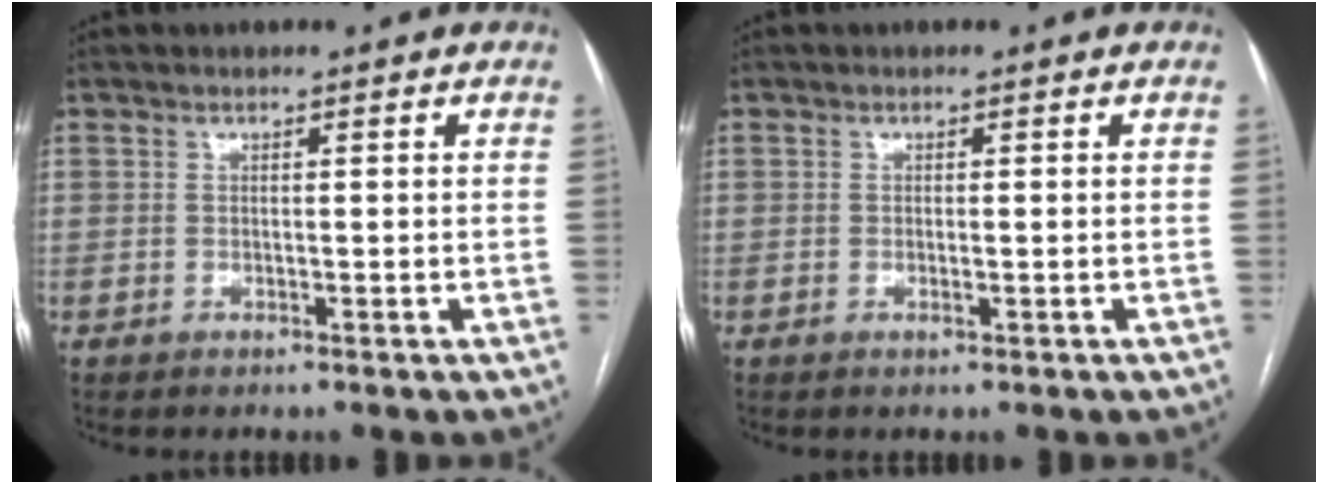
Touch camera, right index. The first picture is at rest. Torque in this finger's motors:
{"motor_torque": [-0.35, 0.30, -0.02, -0.01]}